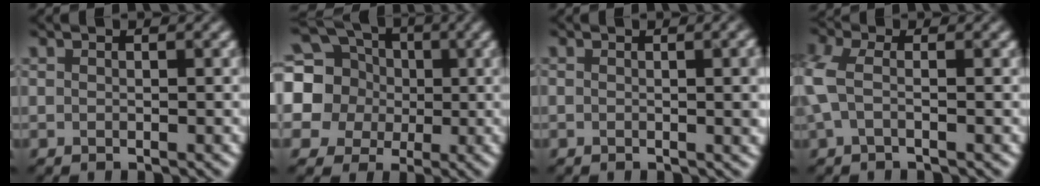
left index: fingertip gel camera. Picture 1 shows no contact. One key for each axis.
{"total": 12.1, "fx": 1.1, "fy": 11.2, "fz": 4.4, "tx": -0.138, "ty": 0.026, "tz": 0.005}
{"total": 5.8, "fx": 0.7, "fy": 2.7, "fz": 5.1, "tx": -0.016, "ty": 0.032, "tz": -0.007}
{"total": 3.2, "fx": -0.5, "fy": 1.5, "fz": 2.7, "tx": -0.081, "ty": 0.012, "tz": -0.009}